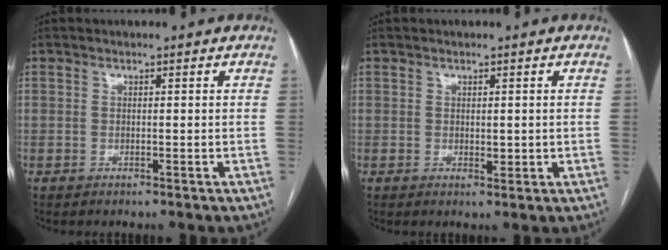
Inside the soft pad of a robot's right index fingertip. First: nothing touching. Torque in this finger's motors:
{"motor_torque": [-0.01, 0.08, -0.09, 0.00]}